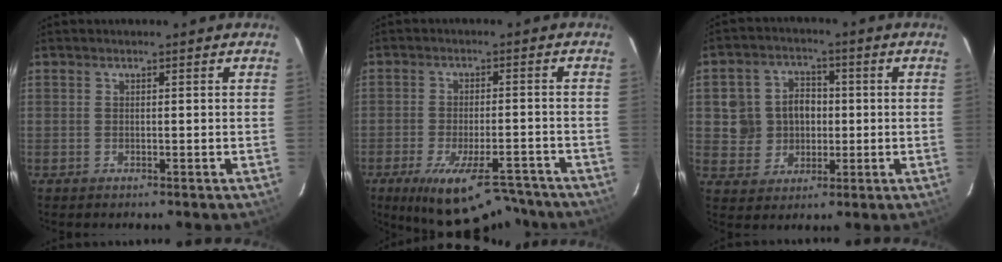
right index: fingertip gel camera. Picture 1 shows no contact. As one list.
[{"total": 15.1, "force": [-11.6, 4.7, 8.4], "torque": [-0.153, -0.030, -0.172]}, {"total": 8.8, "force": [0.2, 8.2, 3.3], "torque": [-0.083, 0.023, 0.011]}]